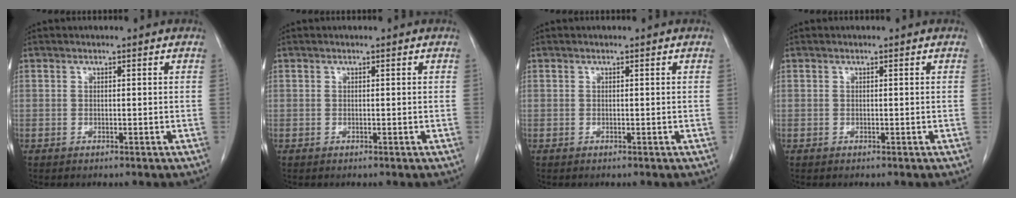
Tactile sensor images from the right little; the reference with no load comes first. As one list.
[{"total": 0.0}, {"total": 0.0}, {"total": 0.0}]